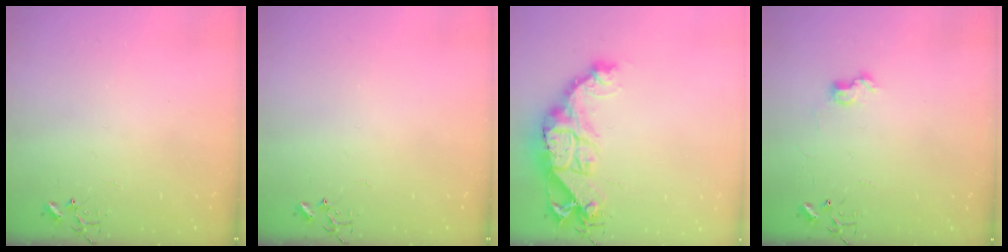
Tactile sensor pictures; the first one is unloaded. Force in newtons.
{"total": 0.0}
{"total": 18.1, "press": 18.0, "slide": 2.0}
{"total": 7.2, "press": 7.2, "slide": 0.6}